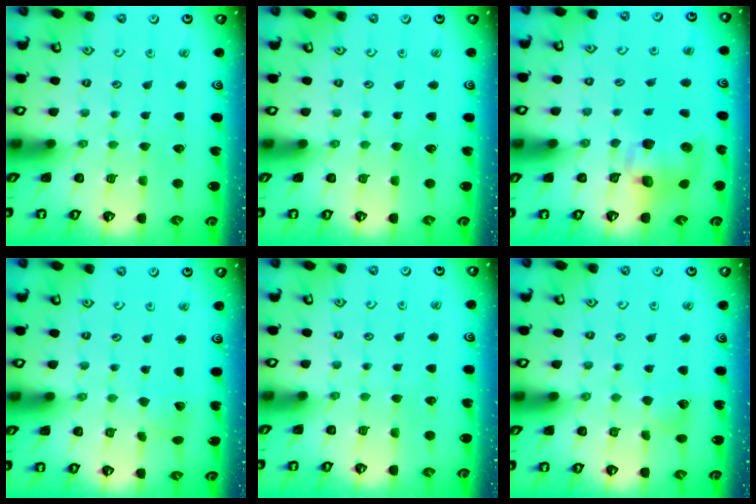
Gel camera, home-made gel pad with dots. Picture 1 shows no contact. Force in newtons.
{"total": 0.0}
{"total": 10.3, "press": 10.2, "slide": 1.5}
{"total": 2.9, "press": 2.9, "slide": 0.3}
{"total": 0.0}
{"total": 5.9, "press": 5.9, "slide": 0.4}